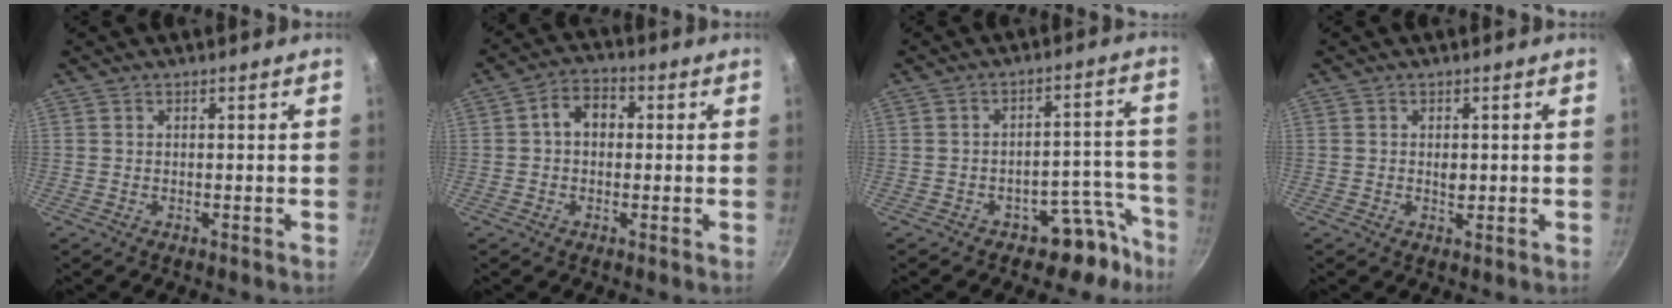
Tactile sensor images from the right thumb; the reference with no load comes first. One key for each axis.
{"total": 5.9, "fx": 0.7, "fy": 4.3, "fz": 3.9, "tx": -0.041, "ty": 0.014, "tz": 0.000}
{"total": 8.4, "fx": -5.9, "fy": 5.1, "fz": 3.1, "tx": 0.042, "ty": 0.074, "tz": -0.069}
{"total": 1.6, "fx": 0.2, "fy": 1.0, "fz": 1.2, "tx": -0.016, "ty": 0.000, "tz": 0.002}